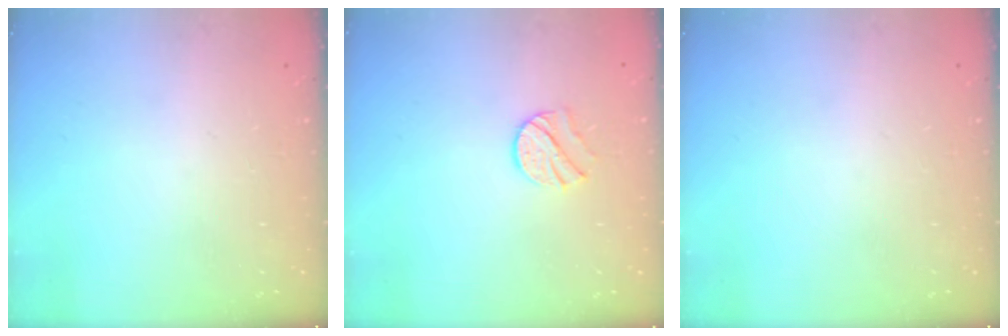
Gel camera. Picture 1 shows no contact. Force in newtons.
{"total": 8.1, "press": 8.1, "slide": 0.1}
{"total": 0.0}